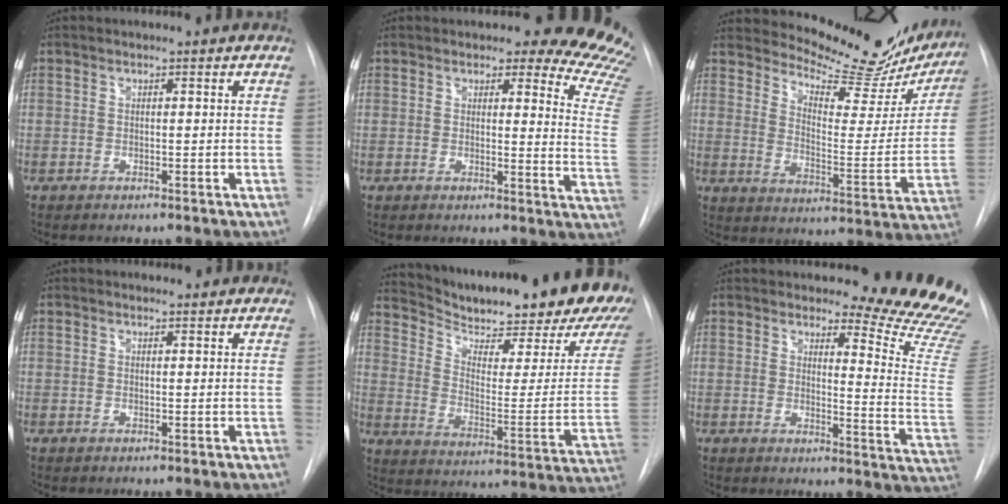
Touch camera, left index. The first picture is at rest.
{"total": 14.5, "force": [13.6, 2.9, 3.9], "torque": [-0.009, -0.129, 0.108]}
{"total": 20.5, "force": [19.1, 4.4, 6.1], "torque": [-0.080, -0.077, 0.238]}
{"total": 1.7, "force": [1.6, 0.5, 0.1], "torque": [-0.009, 0.001, 0.016]}
{"total": 26.2, "force": [21.9, 3.4, 13.9], "torque": [-0.226, -0.072, 0.290]}
{"total": 14.4, "force": [14.0, -0.1, 3.6], "torque": [-0.034, -0.149, 0.141]}